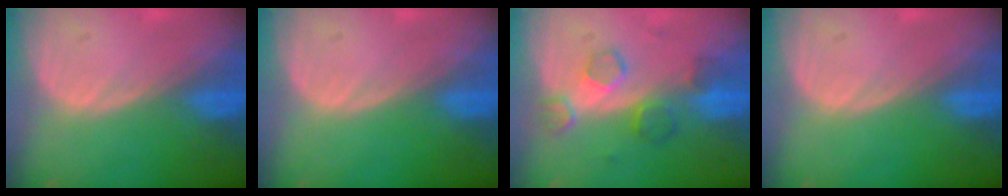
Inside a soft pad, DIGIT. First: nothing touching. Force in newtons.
{"total": 0.0}
{"total": 5.2, "press": 4.9, "slide": 1.5}
{"total": 0.0}